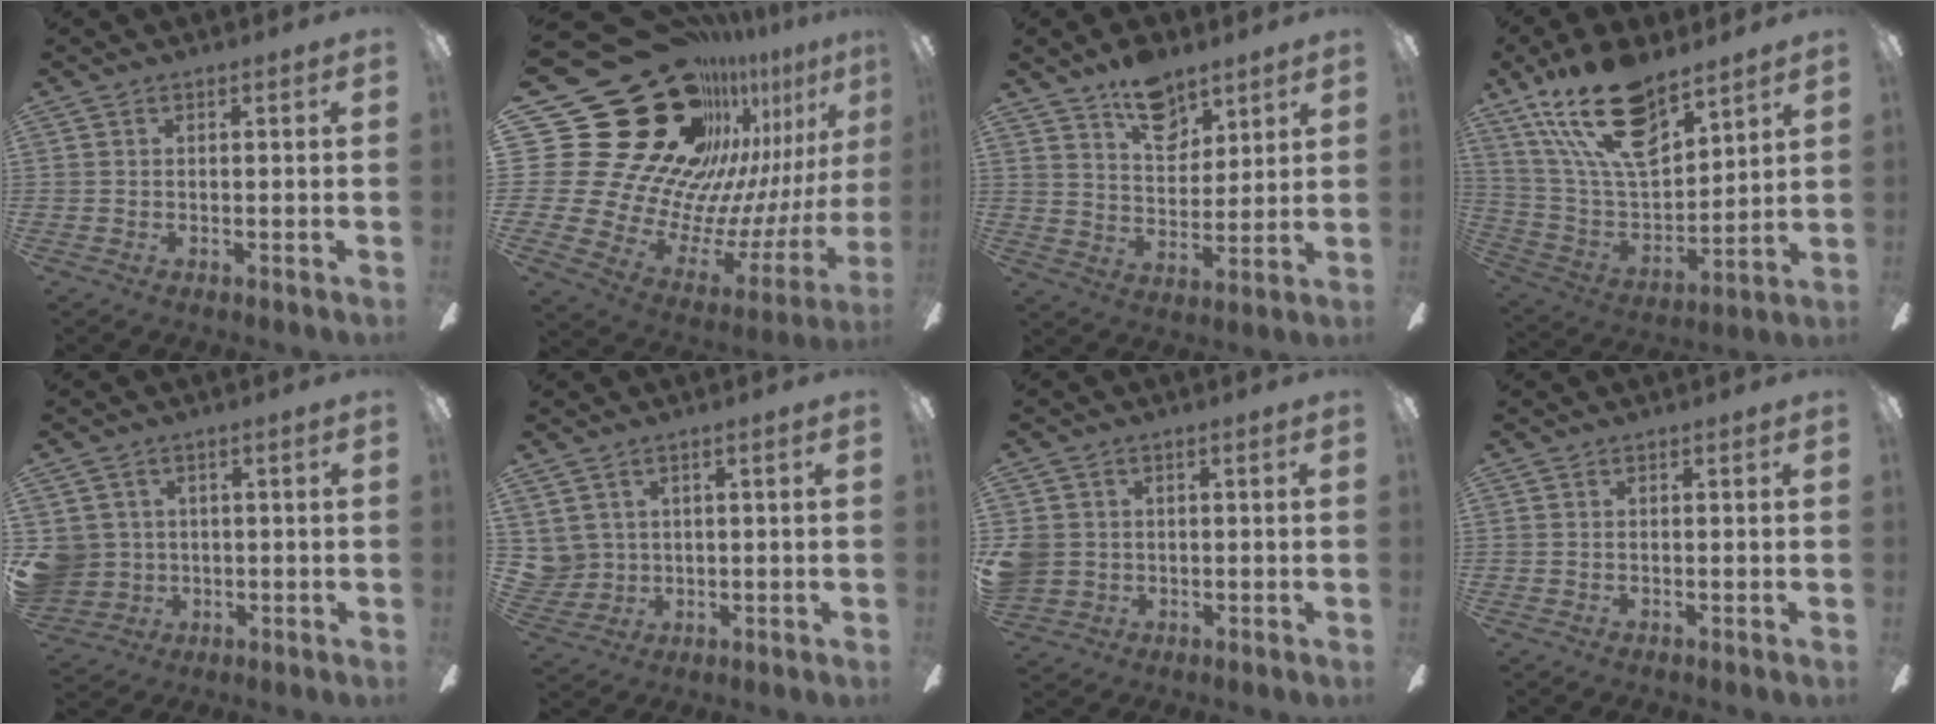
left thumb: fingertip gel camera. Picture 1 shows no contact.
{"total": 38.4, "force": [21.8, 22.6, 22.2], "torque": [-0.365, -0.212, 0.469]}
{"total": 11.8, "force": [8.4, 6.3, 5.4], "torque": [-0.075, -0.043, 0.151]}
{"total": 22.5, "force": [14.6, 10.1, 13.8], "torque": [-0.277, -0.081, 0.257]}
{"total": 6.7, "force": [0.8, 6.6, 1.1], "torque": [-0.045, 0.002, 0.020]}
{"total": 4.4, "force": [2.3, 3.8, -0.1], "torque": [-0.017, 0.001, 0.047]}
{"total": 4.7, "force": [0.5, 4.6, 1.2], "torque": [-0.046, 0.010, 0.011]}
{"total": 0.0}